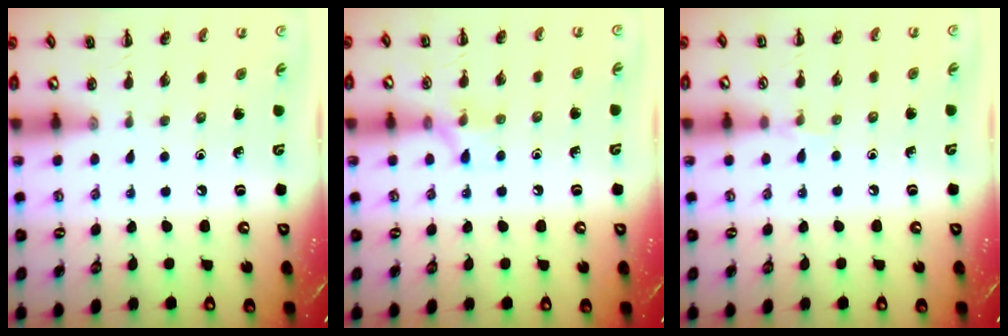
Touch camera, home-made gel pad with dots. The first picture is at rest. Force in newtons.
{"total": 5.6, "press": 5.5, "slide": 1.1}
{"total": 3.7, "press": 3.5, "slide": 1.2}